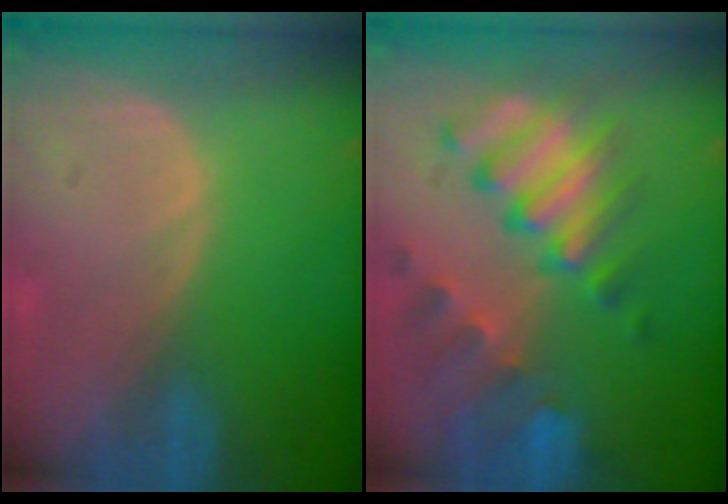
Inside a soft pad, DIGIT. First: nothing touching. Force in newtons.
{"total": 10.2, "press": 8.9, "slide": 5.0}